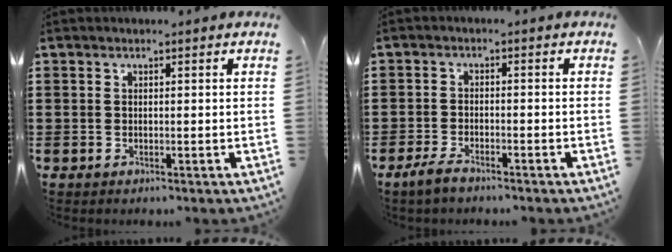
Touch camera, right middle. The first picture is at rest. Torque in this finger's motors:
{"motor_torque": [1.30, 0.47, 0.23, 0.08]}